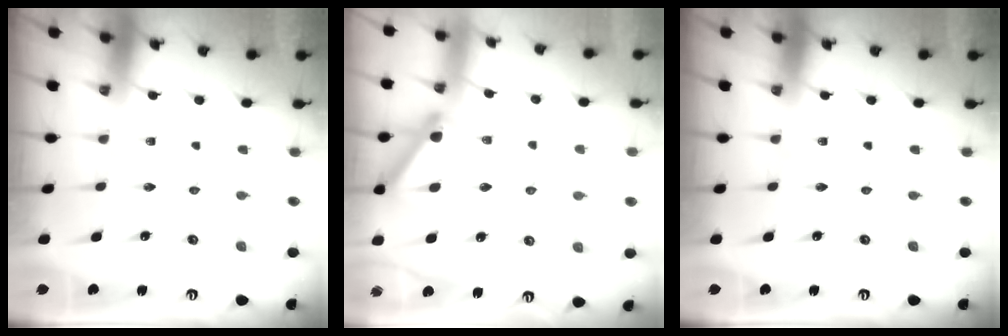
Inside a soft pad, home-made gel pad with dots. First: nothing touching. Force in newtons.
{"total": 7.3, "press": 7.3, "slide": 0.5}
{"total": 0.0}